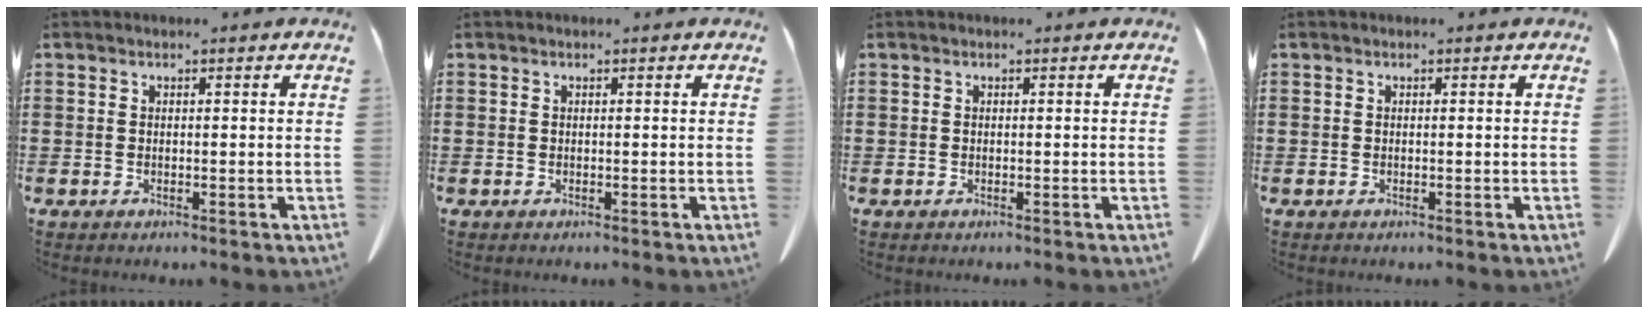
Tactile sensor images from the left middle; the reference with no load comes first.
{"total": 0.0}
{"total": 0.0}
{"total": 0.0}